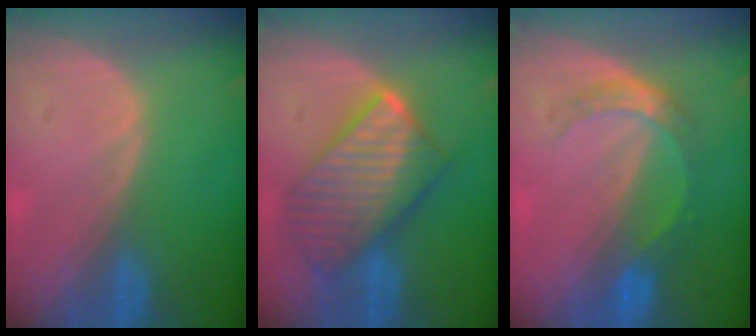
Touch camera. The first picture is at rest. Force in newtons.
{"total": 10.1, "press": 10.1, "slide": 0.8}
{"total": 5.3, "press": 4.8, "slide": 2.2}